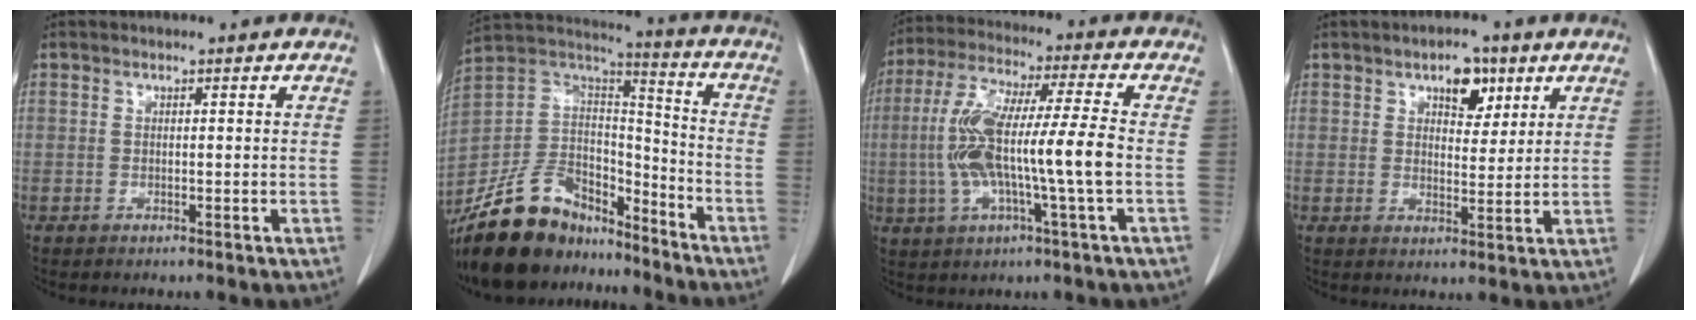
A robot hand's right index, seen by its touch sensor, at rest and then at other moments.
{"total": 17.5, "force": [-14.0, 8.4, 6.4], "torque": [-0.124, 0.051, -0.247]}
{"total": 14.1, "force": [-1.7, 0.7, 14.0], "torque": [-0.284, 0.012, -0.035]}
{"total": 5.5, "force": [3.0, 2.8, 3.7], "torque": [-0.052, 0.006, 0.046]}